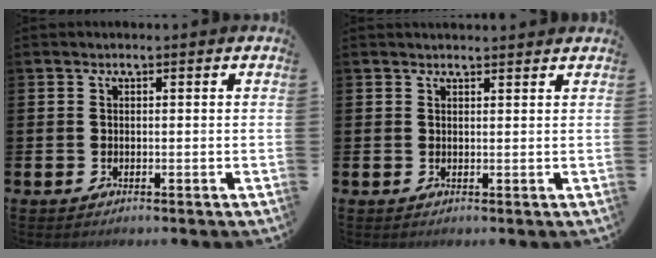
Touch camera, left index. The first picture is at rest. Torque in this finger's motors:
{"motor_torque": [0.01, -2.13, -0.02, 0.00]}